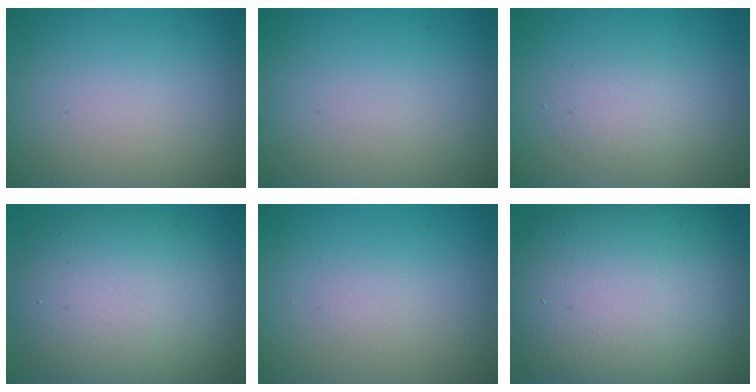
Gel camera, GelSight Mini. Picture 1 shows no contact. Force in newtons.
{"total": 0.0}
{"total": 1.7, "press": 1.6, "slide": 0.1}
{"total": 10.2, "press": 10.2, "slide": 0.5}
{"total": 0.6, "press": 0.6, "slide": 0.1}
{"total": 16.5, "press": 16.5, "slide": 0.9}